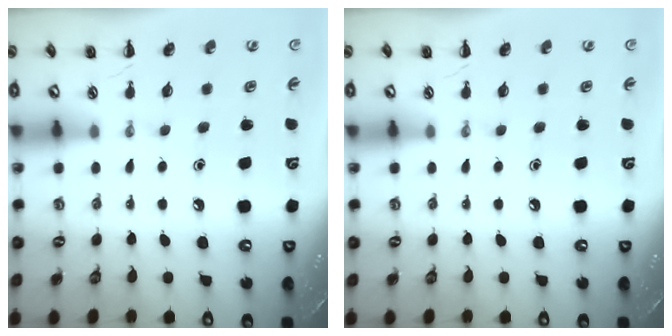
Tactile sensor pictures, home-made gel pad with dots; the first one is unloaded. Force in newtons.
{"total": 0.0}